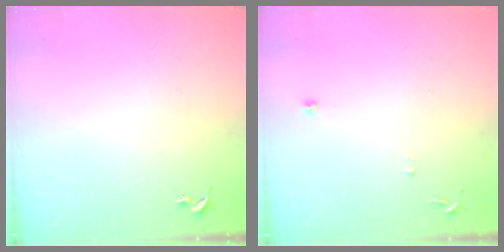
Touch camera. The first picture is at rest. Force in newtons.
{"total": 5.6, "press": 5.5, "slide": 0.6}